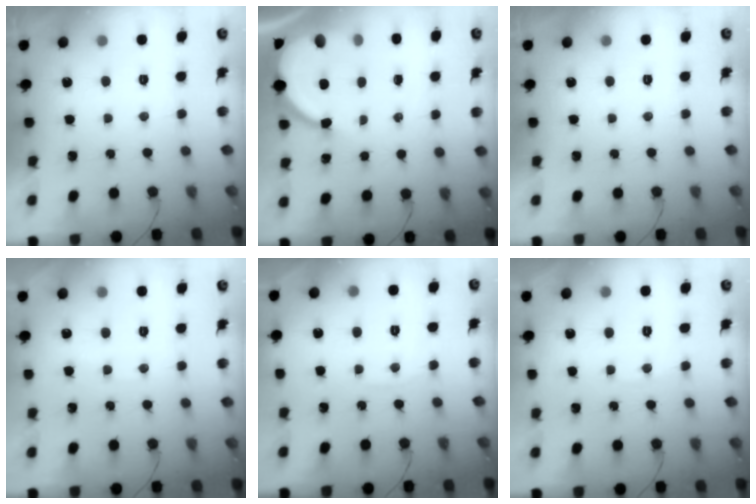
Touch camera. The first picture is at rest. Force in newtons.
{"total": 9.9, "press": 9.8, "slide": 1.1}
{"total": 0.0}
{"total": 2.4, "press": 2.3, "slide": 0.3}
{"total": 2.9, "press": 2.9, "slide": 0.1}
{"total": 2.5, "press": 2.5, "slide": 0.2}